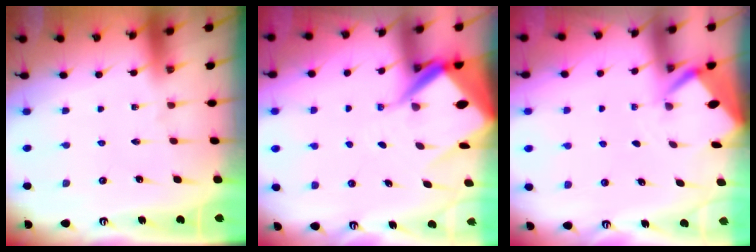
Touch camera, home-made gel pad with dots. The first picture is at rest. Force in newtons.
{"total": 10.7, "press": 10.7, "slide": 1.1}
{"total": 2.4, "press": 2.4, "slide": 0.3}